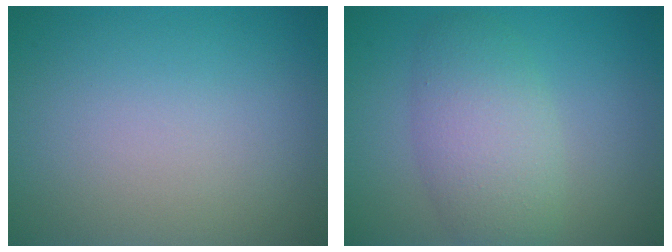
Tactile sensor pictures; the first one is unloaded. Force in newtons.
{"total": 4.9, "press": 4.9, "slide": 0.2}